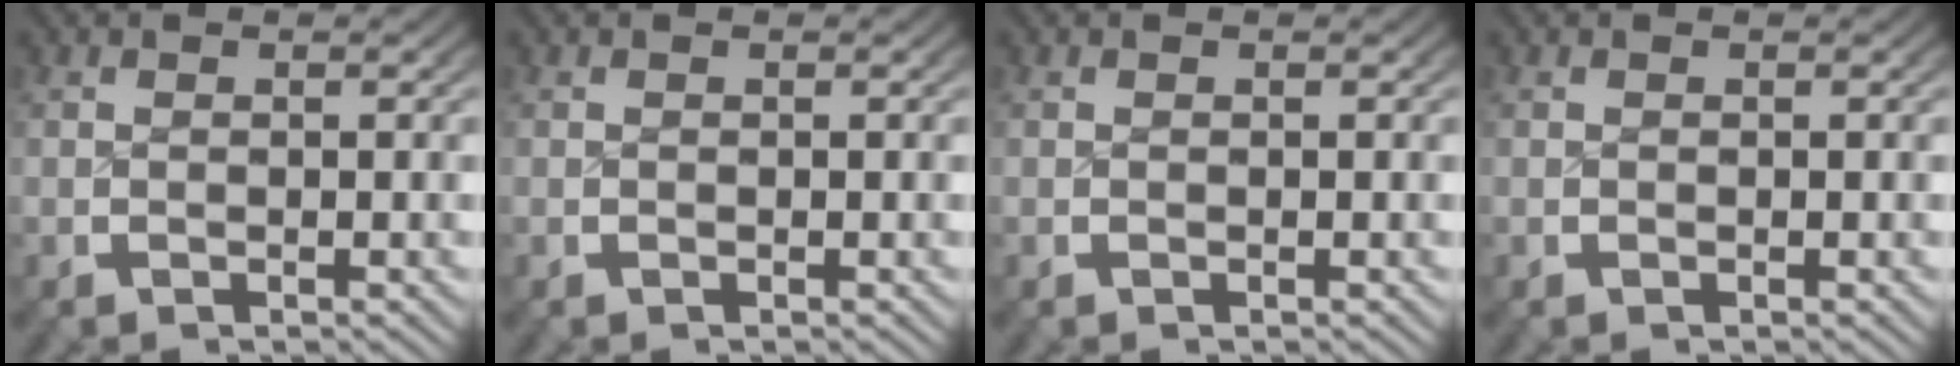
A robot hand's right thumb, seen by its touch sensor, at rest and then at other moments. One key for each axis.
{"total": 0.0}
{"total": 0.0}
{"total": 0.0}